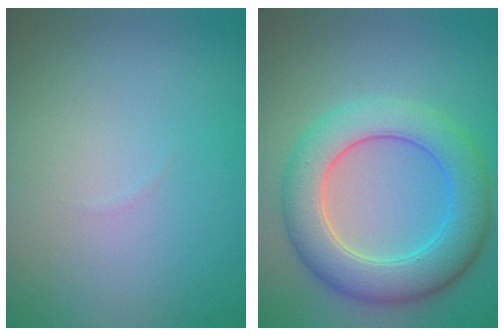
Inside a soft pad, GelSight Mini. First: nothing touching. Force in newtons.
{"total": 6.7, "press": 6.7, "slide": 0.4}